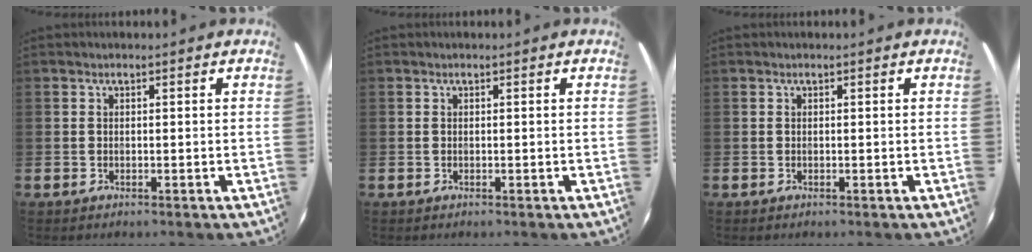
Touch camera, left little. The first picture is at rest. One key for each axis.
{"total": 0.0}
{"total": 0.0}